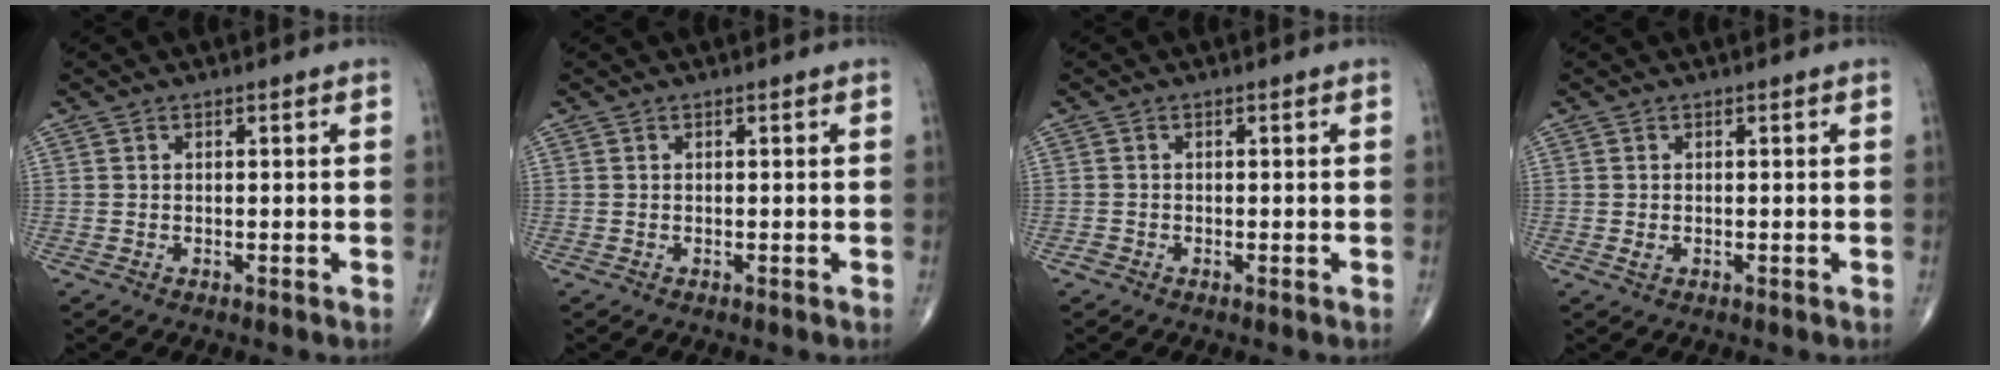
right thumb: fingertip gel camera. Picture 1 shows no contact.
{"total": 0.0}
{"total": 0.7, "force": [-0.5, 0.4, 0.2], "torque": [-0.002, 0.000, -0.014]}
{"total": 0.8, "force": [-0.2, 0.5, 0.7], "torque": [-0.013, 0.003, -0.001]}